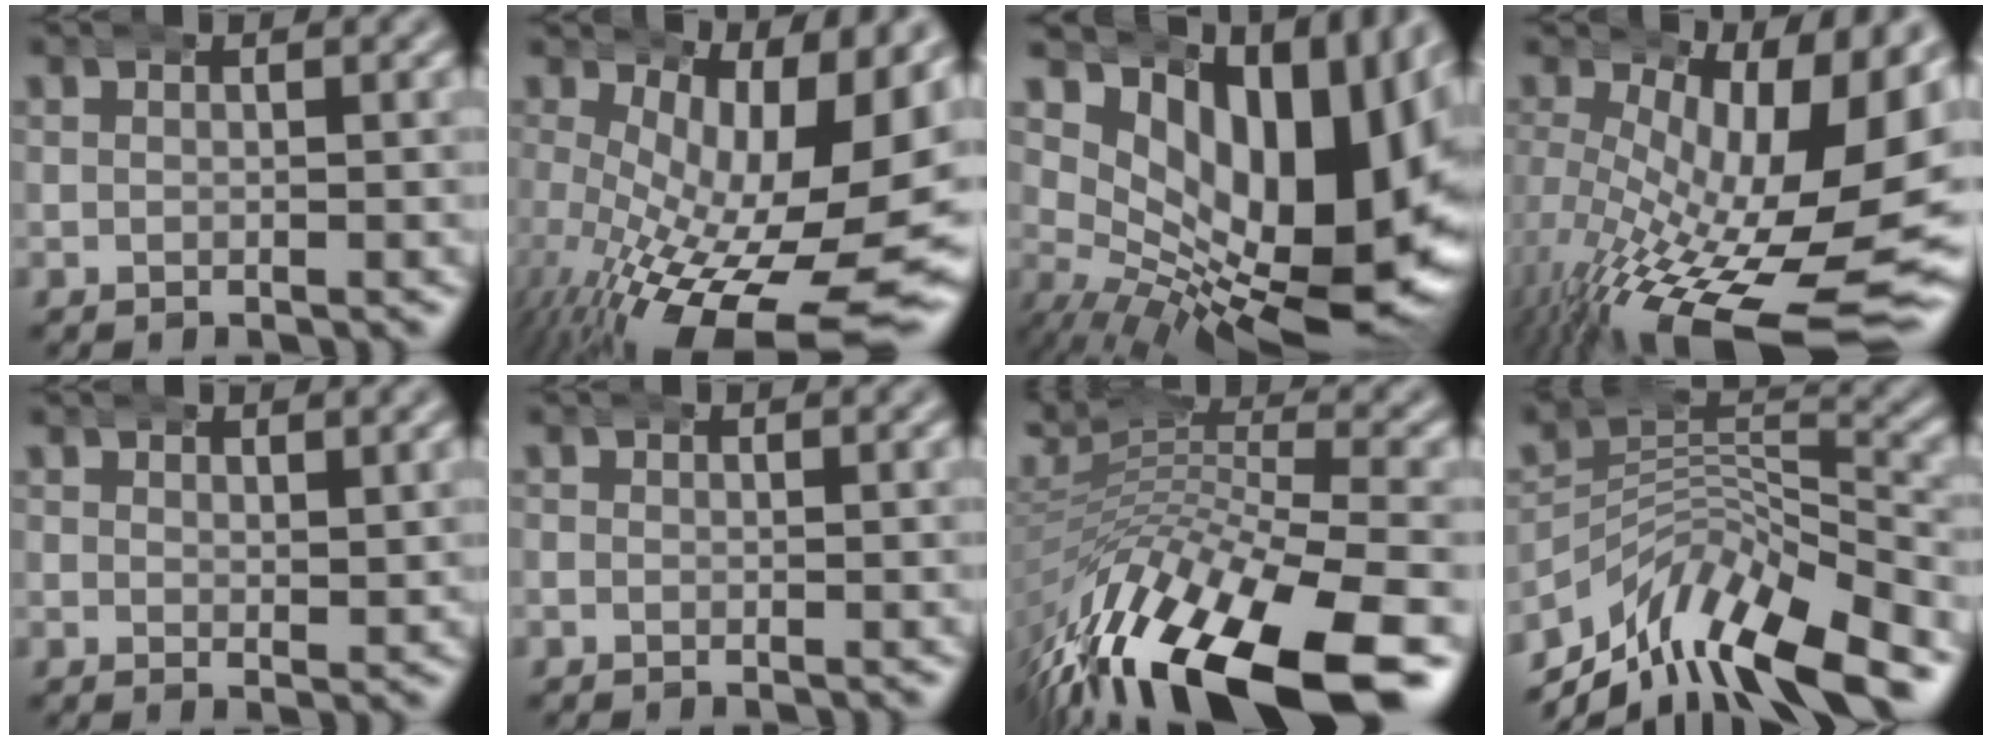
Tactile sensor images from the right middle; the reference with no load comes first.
{"total": 13.2, "force": [-3.6, 5.6, 11.4], "torque": [-0.181, -0.050, -0.020]}
{"total": 20.2, "force": [1.7, 11.2, 16.7], "torque": [-0.234, -0.011, 0.041]}
{"total": 13.8, "force": [-3.8, 5.6, 12.0], "torque": [-0.192, -0.059, -0.021]}
{"total": 1.4, "force": [1.4, 0.2, 0.2], "torque": [0.010, 0.001, 0.022]}
{"total": 0.6, "force": [-0.4, 0.3, -0.2], "torque": [0.006, -0.002, -0.009]}
{"total": 13.6, "force": [-4.6, 7.1, 10.7], "torque": [-0.188, -0.018, -0.059]}
{"total": 11.8, "force": [-6.2, 6.7, 7.4], "torque": [-0.085, 0.000, -0.110]}